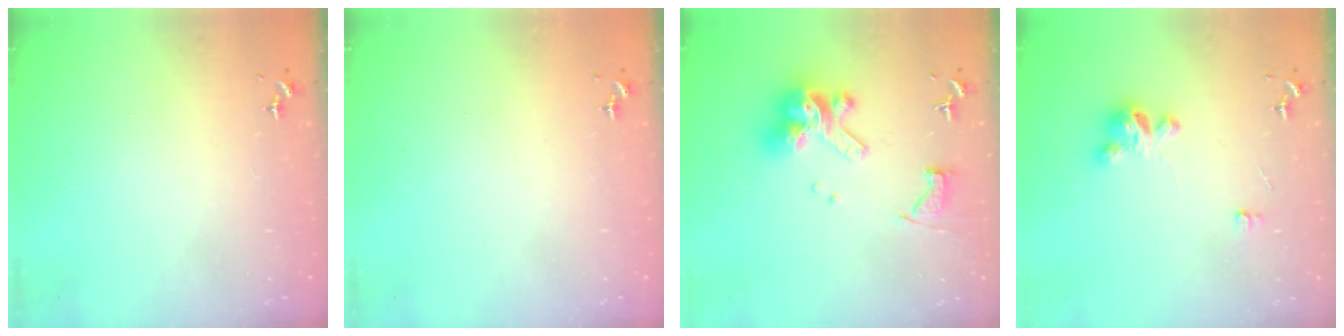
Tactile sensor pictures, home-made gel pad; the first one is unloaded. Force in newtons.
{"total": 0.0}
{"total": 16.2, "press": 16.2, "slide": 1.6}
{"total": 6.7, "press": 6.7, "slide": 0.4}